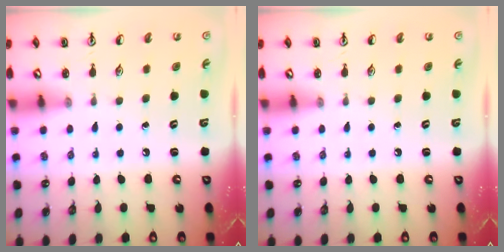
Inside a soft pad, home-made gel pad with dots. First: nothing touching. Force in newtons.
{"total": 0.0}